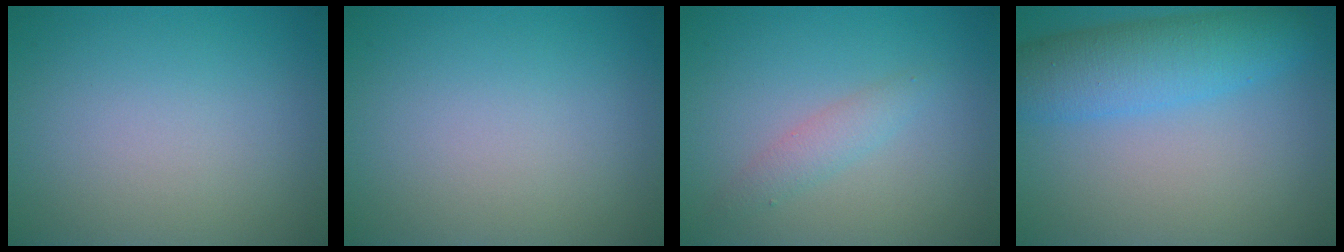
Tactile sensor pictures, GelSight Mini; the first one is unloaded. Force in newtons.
{"total": 0.0}
{"total": 1.7, "press": 1.7, "slide": 0.1}
{"total": 6.0, "press": 6.0, "slide": 0.2}